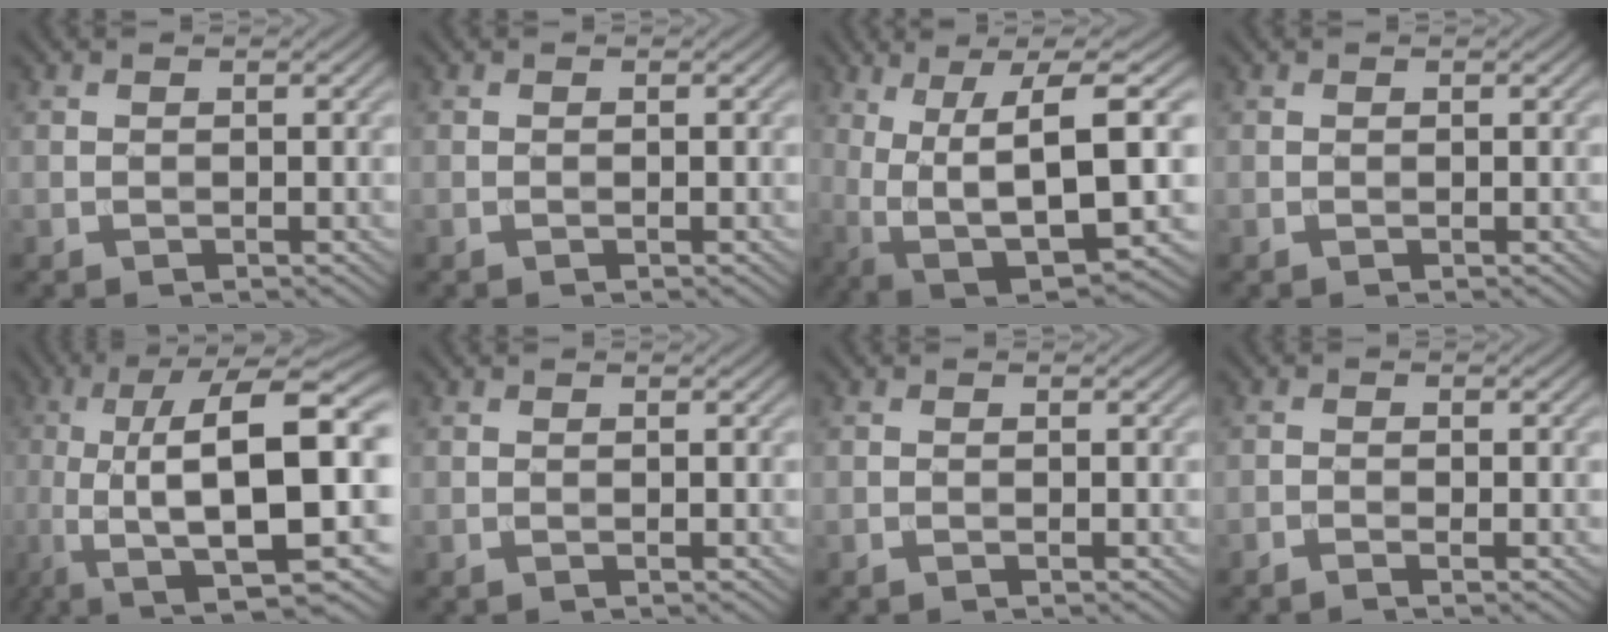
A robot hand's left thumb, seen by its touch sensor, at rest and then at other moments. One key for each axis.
{"total": 0.0}
{"total": 12.9, "fx": -0.2, "fy": 3.6, "fz": 12.4, "tx": -0.228, "ty": 0.008, "tz": 0.019}
{"total": 0.0}
{"total": 18.2, "fx": -1.7, "fy": 5.5, "fz": 17.2, "tx": -0.298, "ty": 0.002, "tz": -0.024}
{"total": 0.0}
{"total": 0.5, "fx": -0.2, "fy": 0.0, "fz": 0.5, "tx": -0.010, "ty": 0.000, "tz": -0.006}
{"total": 1.1, "fx": -0.7, "fy": 0.1, "fz": 0.9, "tx": -0.016, "ty": 0.001, "tz": -0.016}